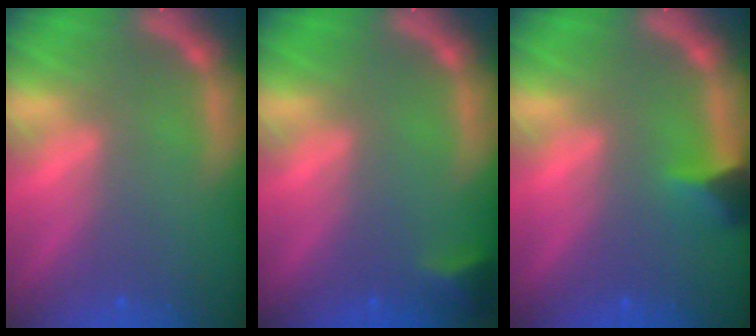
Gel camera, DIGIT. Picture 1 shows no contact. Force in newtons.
{"total": 1.9}
{"total": 2.4}